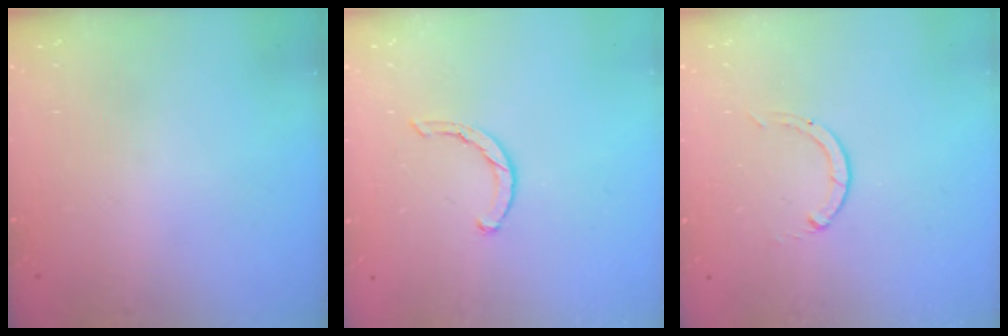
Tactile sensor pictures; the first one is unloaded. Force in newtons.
{"total": 1.9, "press": 1.9, "slide": 0.3}
{"total": 0.0}